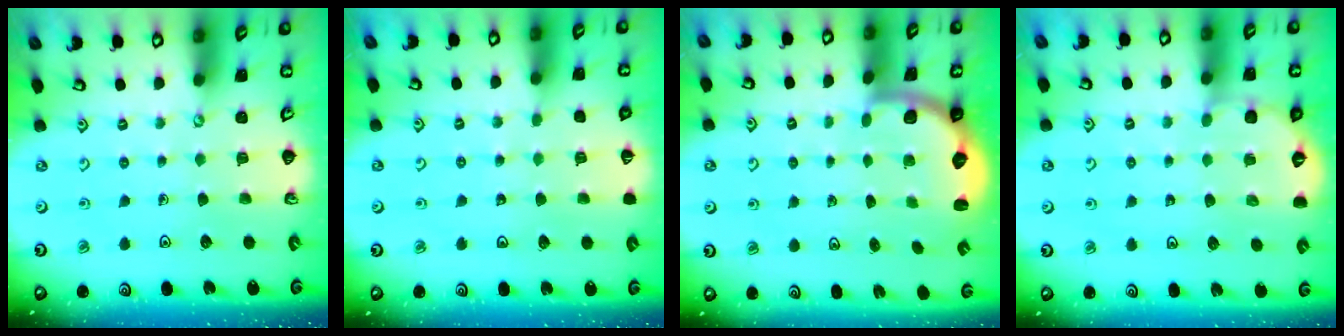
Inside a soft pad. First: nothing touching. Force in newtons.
{"total": 2.1, "press": 2.1, "slide": 0.2}
{"total": 2.5, "press": 2.2, "slide": 1.3}
{"total": 3.9, "press": 3.5, "slide": 1.6}